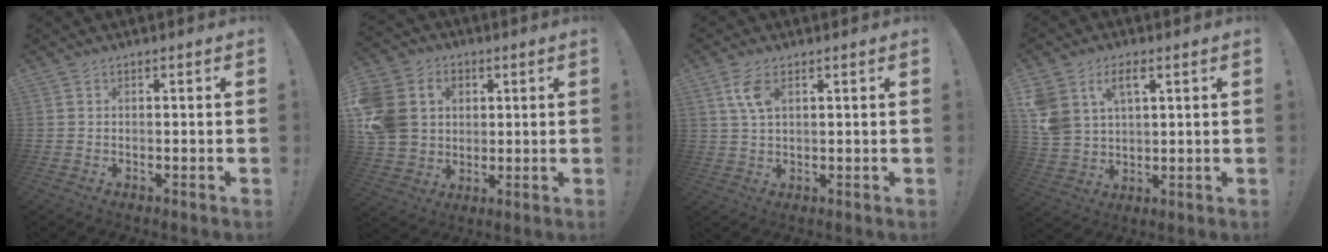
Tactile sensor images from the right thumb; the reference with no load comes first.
{"total": 14.2, "force": [2.2, 12.5, 6.4], "torque": [-0.121, 0.005, 0.052]}
{"total": 6.1, "force": [2.5, 2.9, 4.7], "torque": [-0.096, -0.004, 0.045]}
{"total": 9.3, "force": [4.6, 6.1, 5.4], "torque": [-0.119, -0.014, 0.088]}